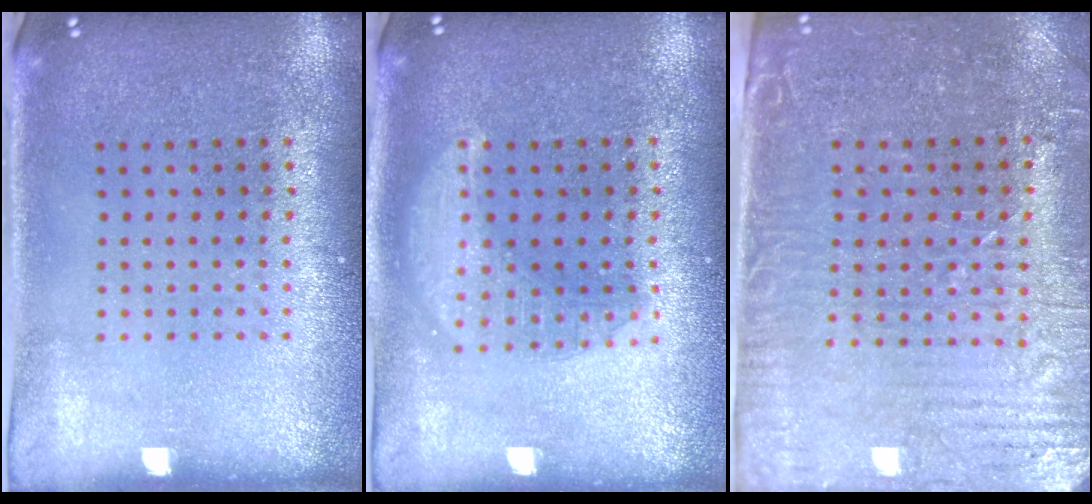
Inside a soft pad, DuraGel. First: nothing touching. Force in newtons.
{"total": 2.8, "press": 2.8, "slide": 0.3}
{"total": 3.8, "press": 3.5, "slide": 1.6}